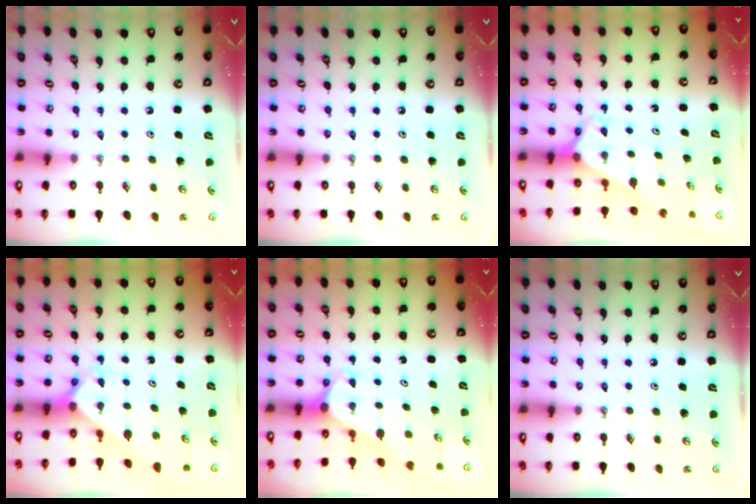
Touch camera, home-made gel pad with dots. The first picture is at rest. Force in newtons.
{"total": 0.0}
{"total": 2.7, "press": 2.7, "slide": 0.1}
{"total": 2.1, "press": 2.1, "slide": 0.1}
{"total": 2.9, "press": 2.9, "slide": 0.0}
{"total": 0.0}